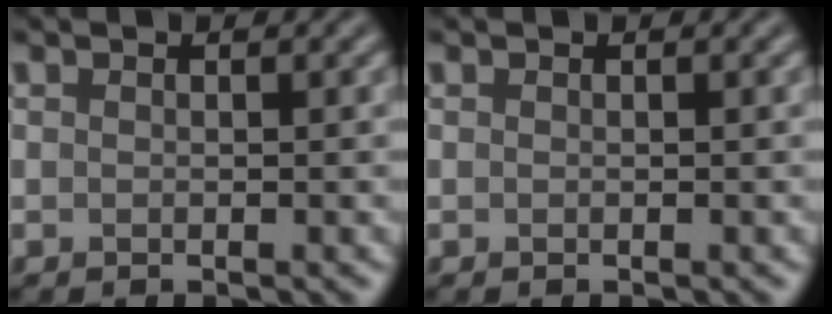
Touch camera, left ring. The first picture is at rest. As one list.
[{"total": 0.0}]